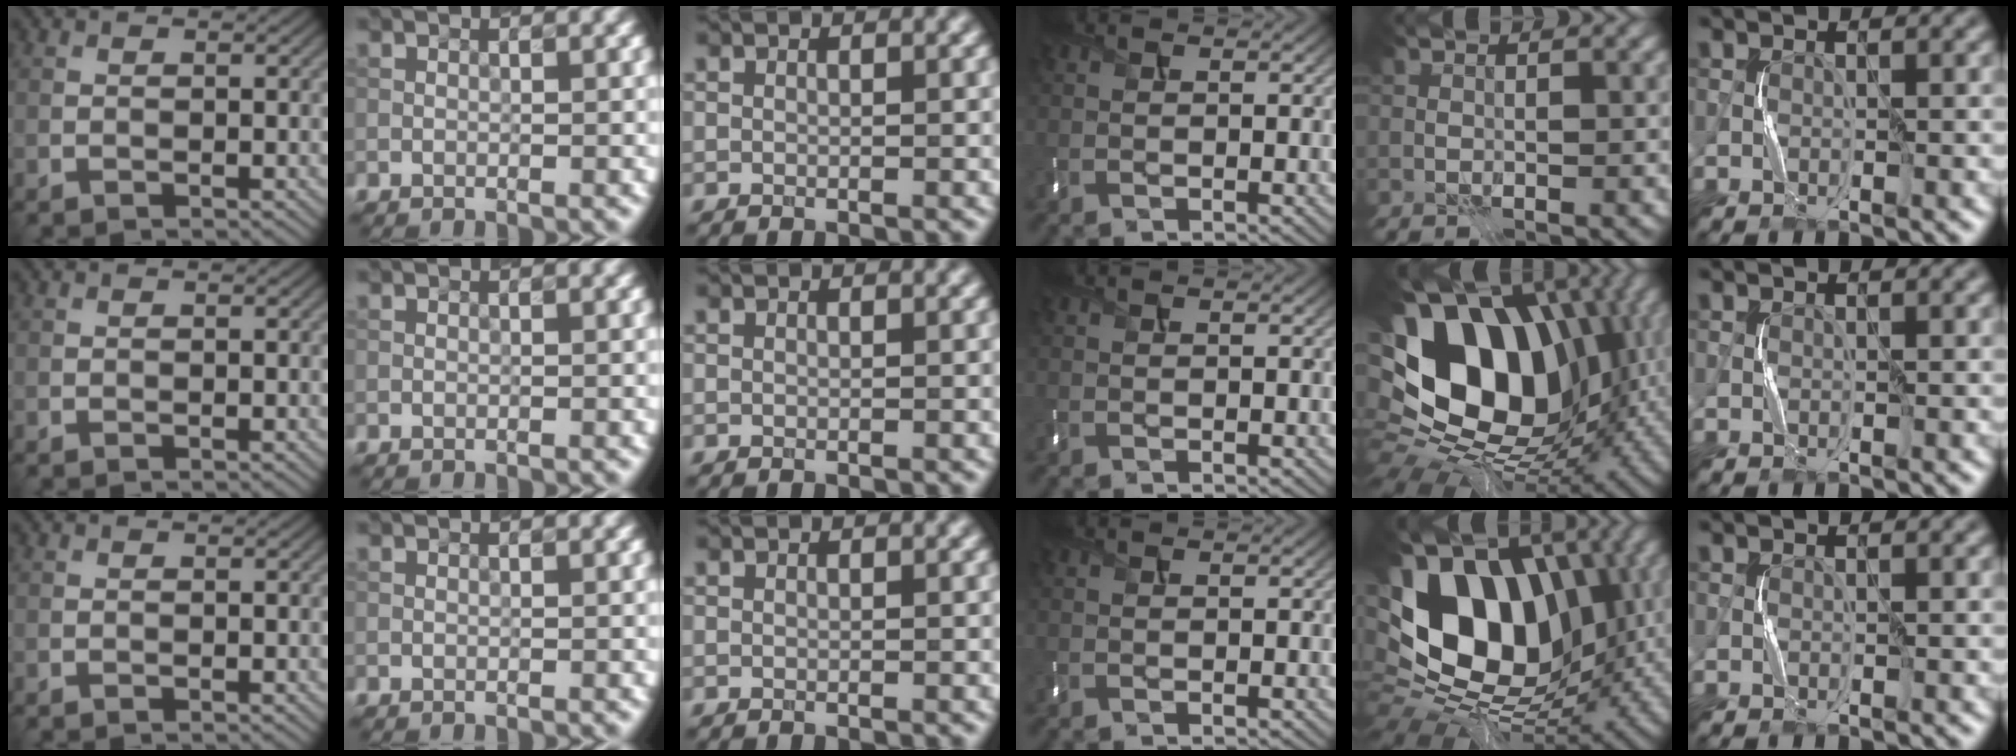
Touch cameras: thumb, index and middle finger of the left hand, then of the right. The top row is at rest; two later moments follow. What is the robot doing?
{"motion": "press", "object": "mouse"}